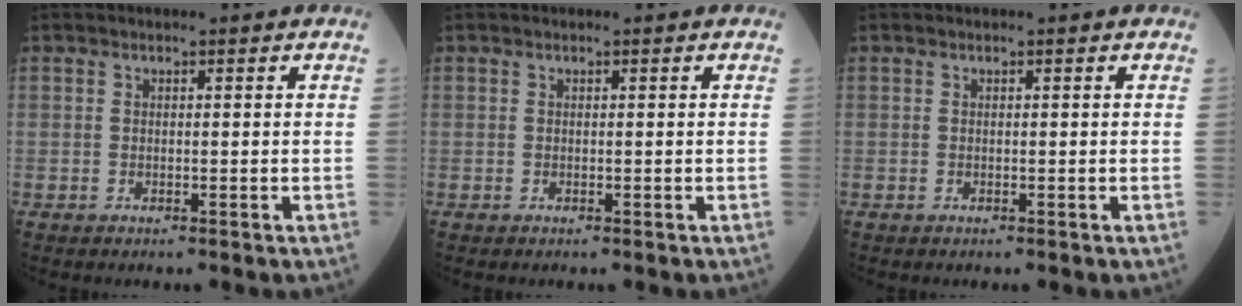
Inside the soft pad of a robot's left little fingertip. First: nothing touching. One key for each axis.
{"total": 0.0}
{"total": 0.0}